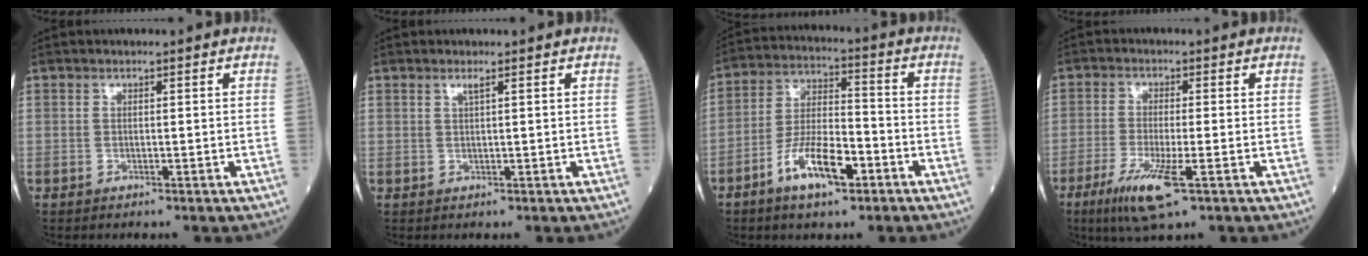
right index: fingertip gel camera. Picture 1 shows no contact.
{"total": 0.9, "force": [0.6, -0.2, 0.7], "torque": [-0.021, -0.001, 0.015]}
{"total": 12.1, "force": [-6.1, 3.4, 9.8], "torque": [-0.200, -0.001, -0.109]}
{"total": 7.7, "force": [-3.8, 0.6, 6.7], "torque": [-0.138, -0.023, -0.064]}